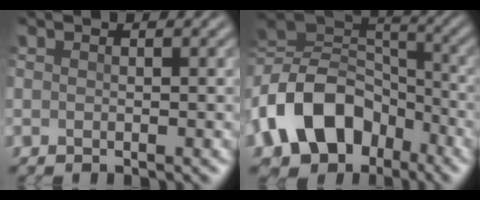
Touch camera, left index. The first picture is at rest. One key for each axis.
{"total": 13.6, "fx": -5.2, "fy": 9.9, "fz": 7.8, "tx": -0.166, "ty": 0.001, "tz": -0.107}